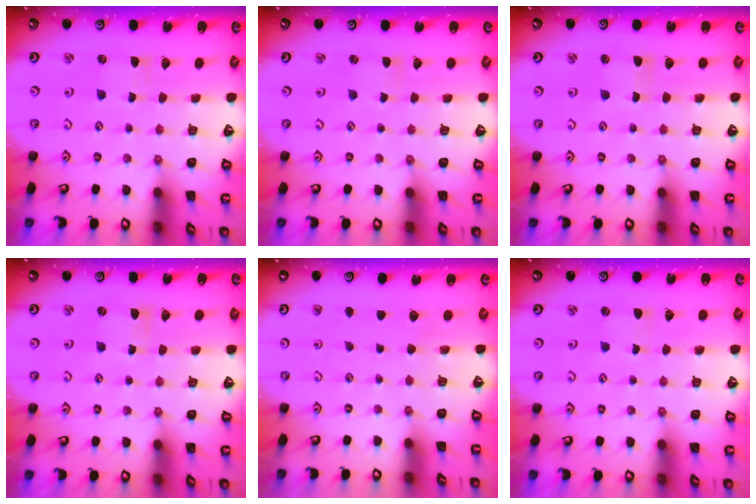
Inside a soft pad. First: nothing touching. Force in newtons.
{"total": 0.6, "press": 0.6, "slide": 0.1}
{"total": 0.6, "press": 0.5, "slide": 0.2}
{"total": 0.0}
{"total": 0.0}
{"total": 0.0}